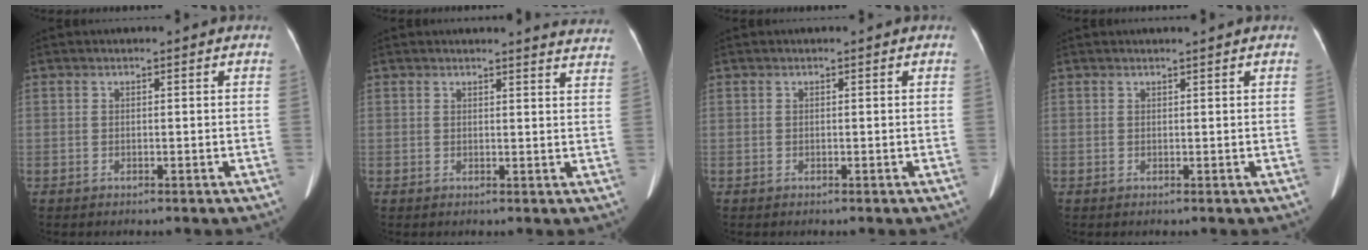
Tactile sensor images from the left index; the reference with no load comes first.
{"total": 8.6, "force": [8.5, 0.3, 1.2], "torque": [0.007, -0.043, 0.062]}
{"total": 0.0}
{"total": 1.3, "force": [1.1, -0.2, 0.5], "torque": [-0.010, 0.006, 0.020]}